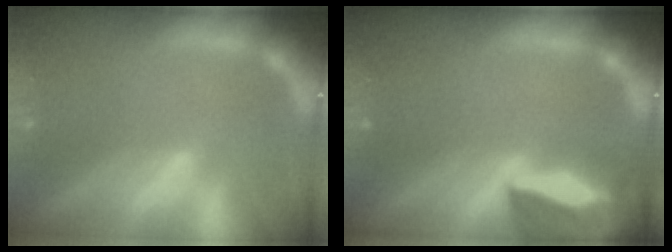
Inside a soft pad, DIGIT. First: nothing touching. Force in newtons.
{"total": 9.4}